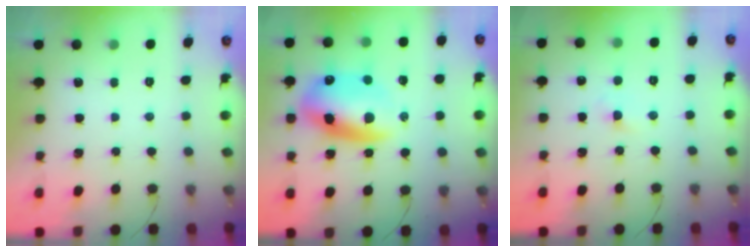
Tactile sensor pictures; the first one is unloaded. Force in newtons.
{"total": 16.4, "press": 15.8, "slide": 4.4}
{"total": 1.9, "press": 1.7, "slide": 0.8}